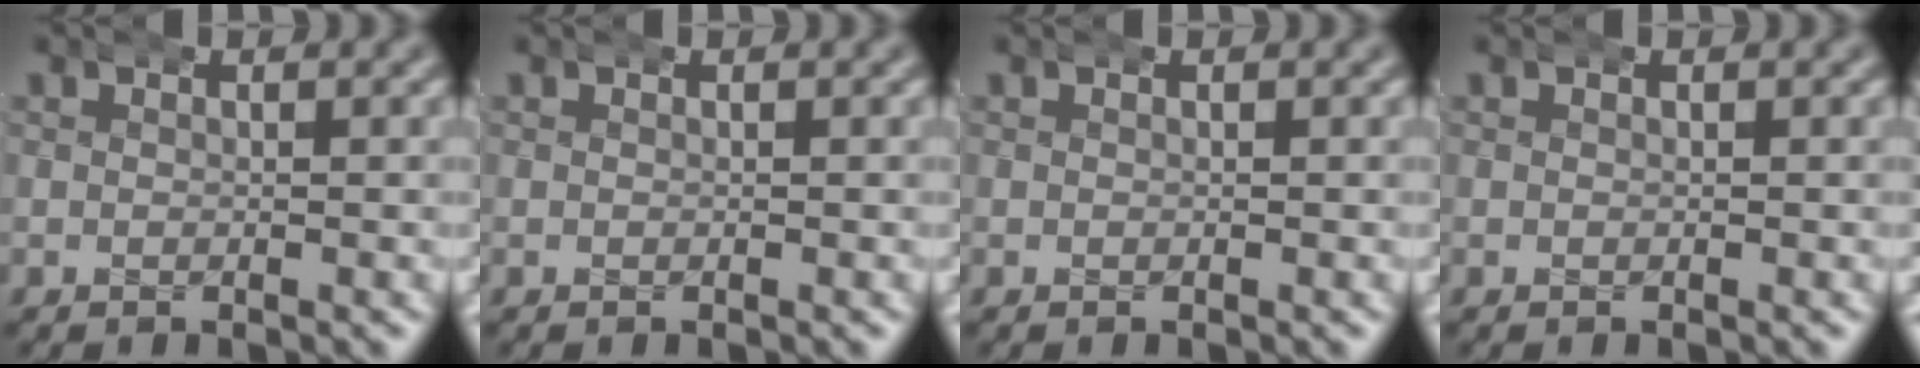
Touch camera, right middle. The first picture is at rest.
{"total": 0.0}
{"total": 0.0}
{"total": 0.0}